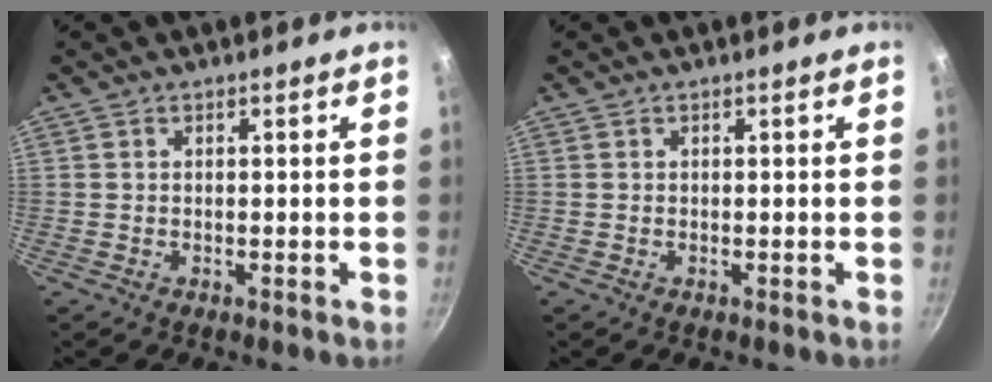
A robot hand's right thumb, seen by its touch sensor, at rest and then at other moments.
{"total": 0.0}